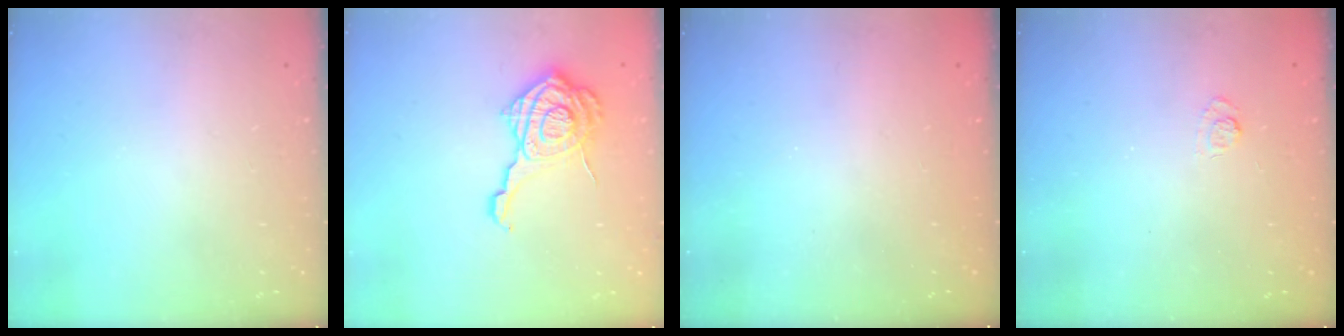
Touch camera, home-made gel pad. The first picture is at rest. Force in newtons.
{"total": 16.1, "press": 16.1, "slide": 1.2}
{"total": 2.5, "press": 2.4, "slide": 0.8}
{"total": 2.9, "press": 2.5, "slide": 1.5}